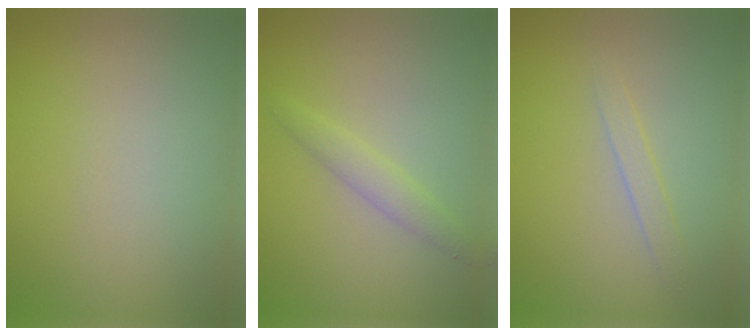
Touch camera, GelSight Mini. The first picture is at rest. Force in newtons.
{"total": 1.9, "press": 1.9, "slide": 0.1}
{"total": 1.2, "press": 1.2, "slide": 0.1}